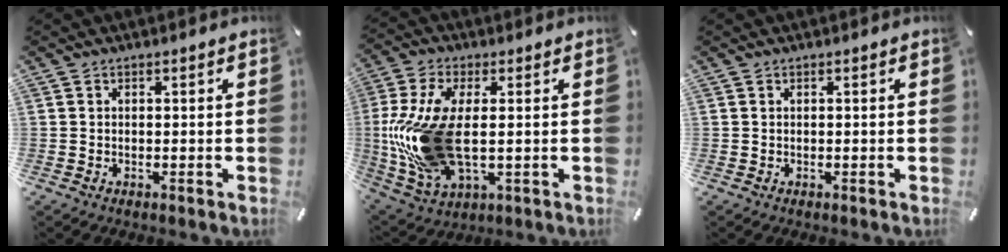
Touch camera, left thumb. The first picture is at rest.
{"total": 17.5, "force": [0.3, 8.9, 15.1], "torque": [-0.338, -0.023, 0.006]}
{"total": 0.0}